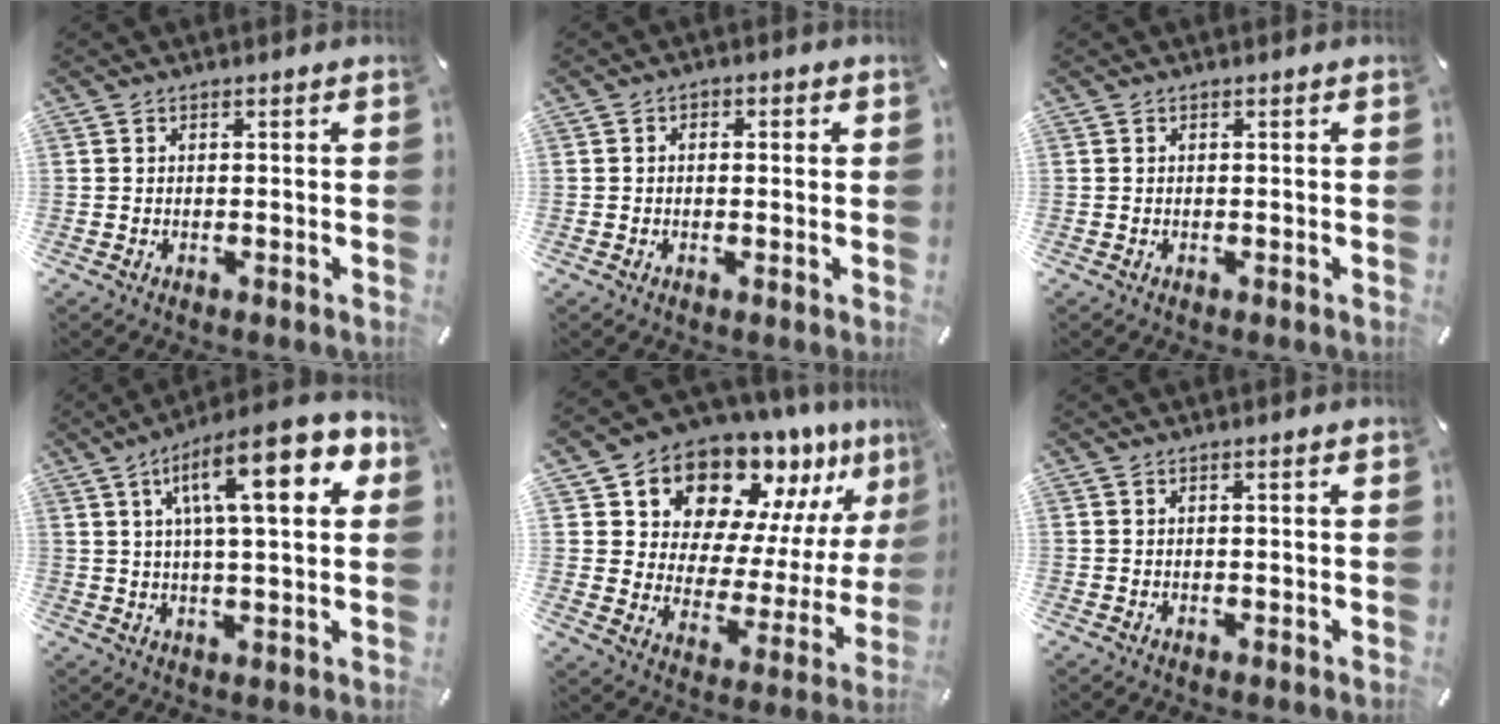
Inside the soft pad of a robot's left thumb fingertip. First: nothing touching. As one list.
[{"total": 1.6, "force": [-0.3, 1.2, 0.9], "torque": [-0.017, 0.006, -0.007]}, {"total": 0.0}, {"total": 17.7, "force": [7.4, 5.2, 15.2], "torque": [-0.238, -0.020, 0.111]}, {"total": 14.8, "force": [13.3, 6.2, 1.9], "torque": [-0.042, -0.143, 0.231]}, {"total": 0.8, "force": [0.3, 0.0, 0.7], "torque": [-0.012, 0.001, 0.005]}]